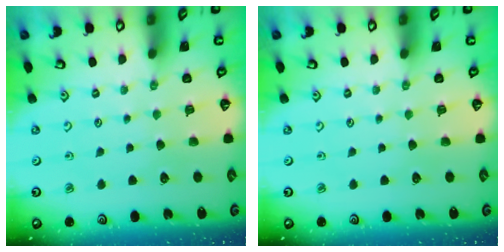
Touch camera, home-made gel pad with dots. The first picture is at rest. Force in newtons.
{"total": 0.0}